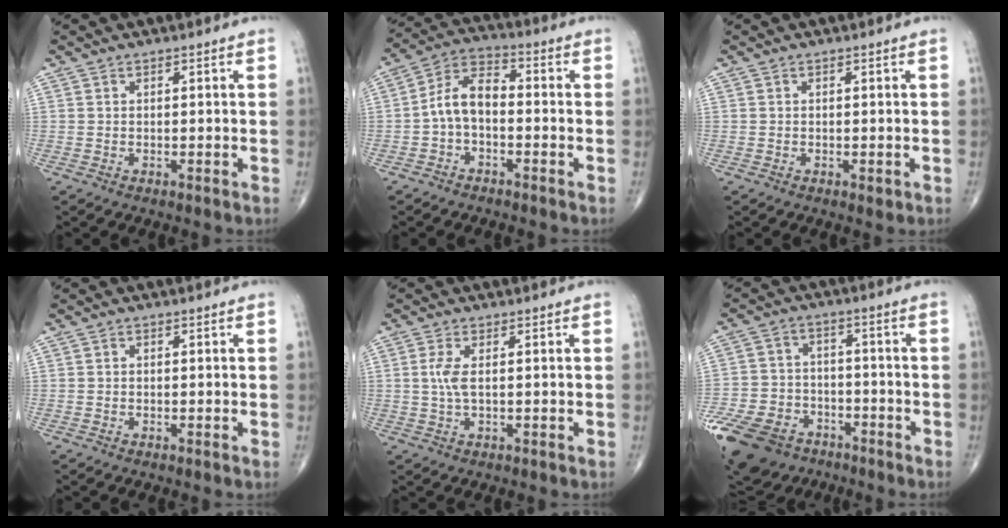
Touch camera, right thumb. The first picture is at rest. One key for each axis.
{"total": 7.6, "fx": -1.4, "fy": 4.4, "fz": 6.0, "tx": -0.109, "ty": 0.034, "tz": -0.039}
{"total": 0.8, "fx": -0.3, "fy": 0.5, "fz": 0.6, "tx": -0.005, "ty": -0.001, "tz": -0.004}
{"total": 0.0}
{"total": 3.2, "fx": 0.3, "fy": 1.0, "fz": 3.0, "tx": -0.077, "ty": 0.001, "tz": 0.007}
{"total": 18.9, "fx": -11.1, "fy": 12.8, "fz": 8.3, "tx": -0.195, "ty": 0.037, "tz": -0.183}